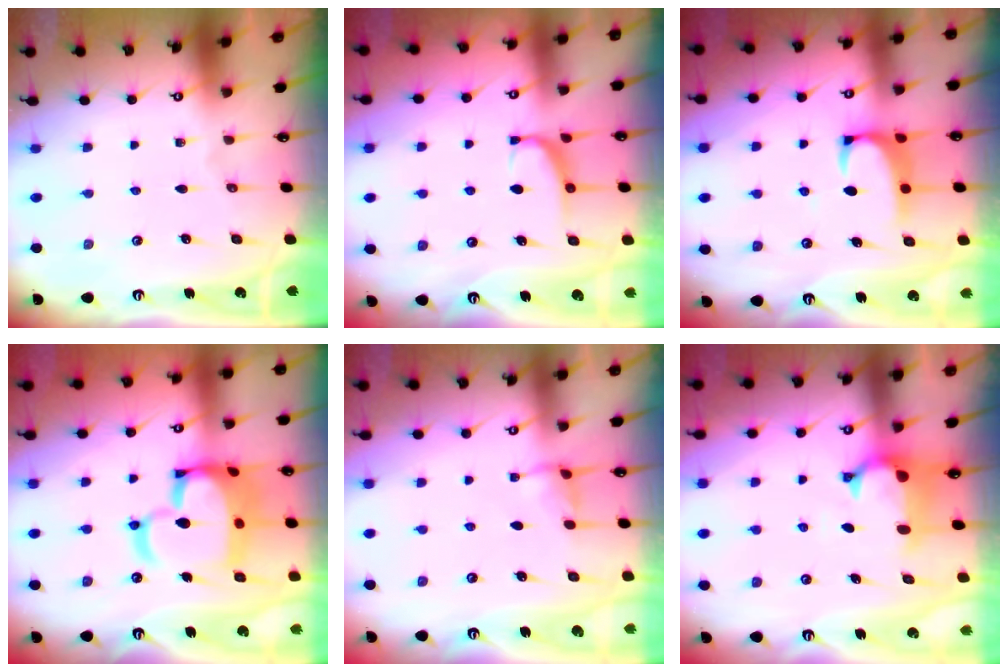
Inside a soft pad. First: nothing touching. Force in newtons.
{"total": 2.1, "press": 2.0, "slide": 0.6}
{"total": 2.5, "press": 2.4, "slide": 0.8}
{"total": 16.7, "press": 16.6, "slide": 2.0}
{"total": 2.9, "press": 2.9, "slide": 0.6}
{"total": 1.2, "press": 0.6, "slide": 1.0}